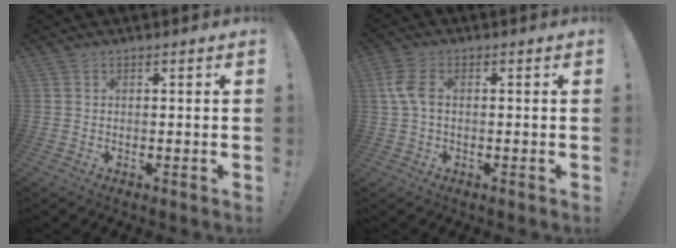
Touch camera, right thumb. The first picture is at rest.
{"total": 5.9, "force": [0.3, 3.1, 5.0], "torque": [-0.110, 0.006, 0.005]}